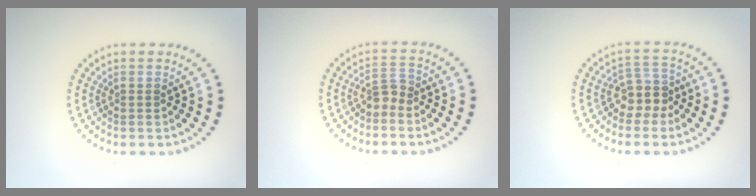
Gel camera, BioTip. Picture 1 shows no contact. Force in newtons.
{"total": 1.7, "press": 1.2, "slide": 1.1}
{"total": 2.7, "press": 2.1, "slide": 1.7}